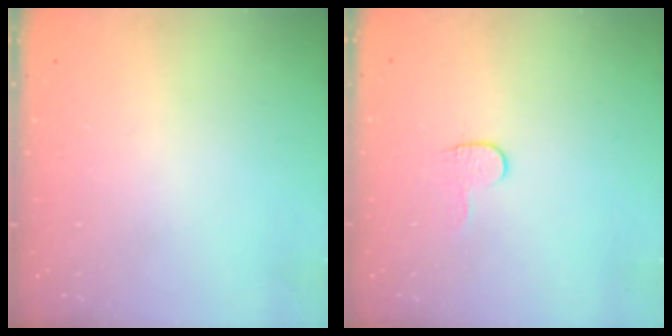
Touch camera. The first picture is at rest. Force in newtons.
{"total": 3.8, "press": 3.8, "slide": 0.3}